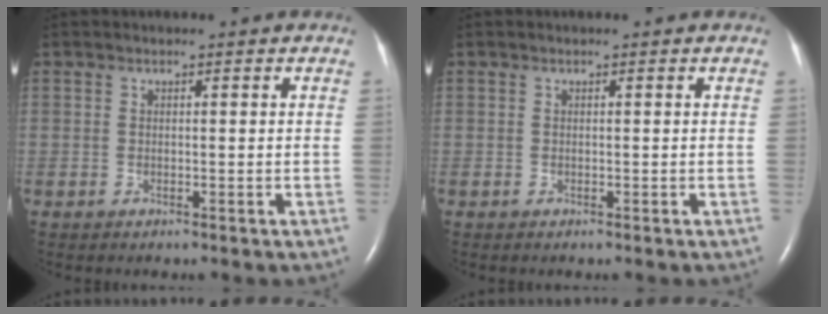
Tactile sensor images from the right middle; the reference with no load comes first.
{"total": 0.0}